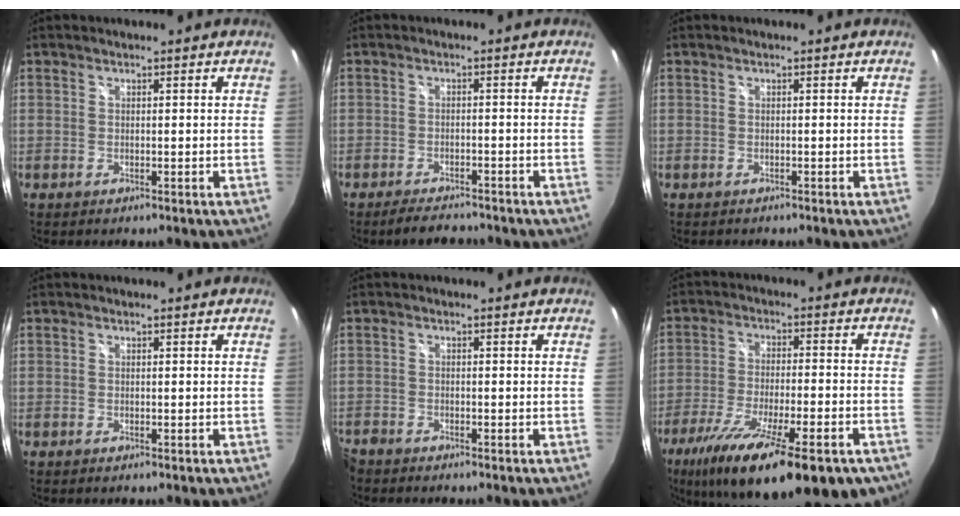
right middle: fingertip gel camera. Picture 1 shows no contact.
{"total": 5.4, "force": [-4.7, 1.6, 2.0], "torque": [-0.050, -0.006, -0.073]}
{"total": 0.5, "force": [-0.5, 0.2, 0.1], "torque": [-0.002, -0.003, -0.009]}
{"total": 0.0}
{"total": 3.0, "force": [-2.7, 1.1, 0.5], "torque": [-0.026, -0.011, -0.055]}
{"total": 24.6, "force": [-16.0, 7.0, 17.4], "torque": [-0.307, -0.065, -0.244]}